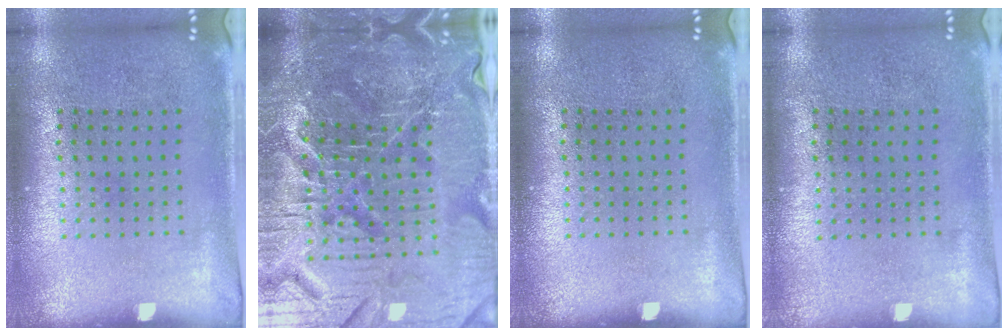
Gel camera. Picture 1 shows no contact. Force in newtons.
{"total": 6.9, "press": 6.2, "slide": 3.0}
{"total": 0.0}
{"total": 0.0}